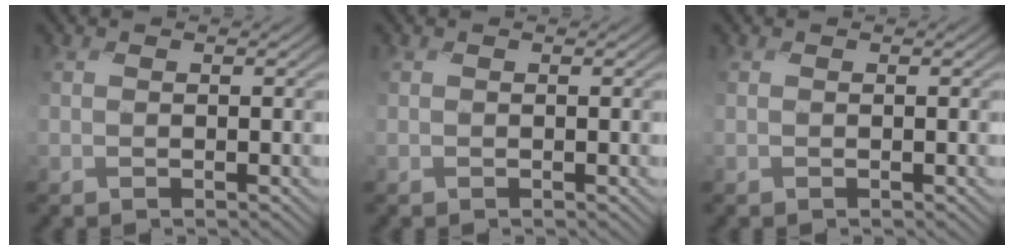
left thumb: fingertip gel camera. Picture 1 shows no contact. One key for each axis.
{"total": 0.0}
{"total": 0.0}